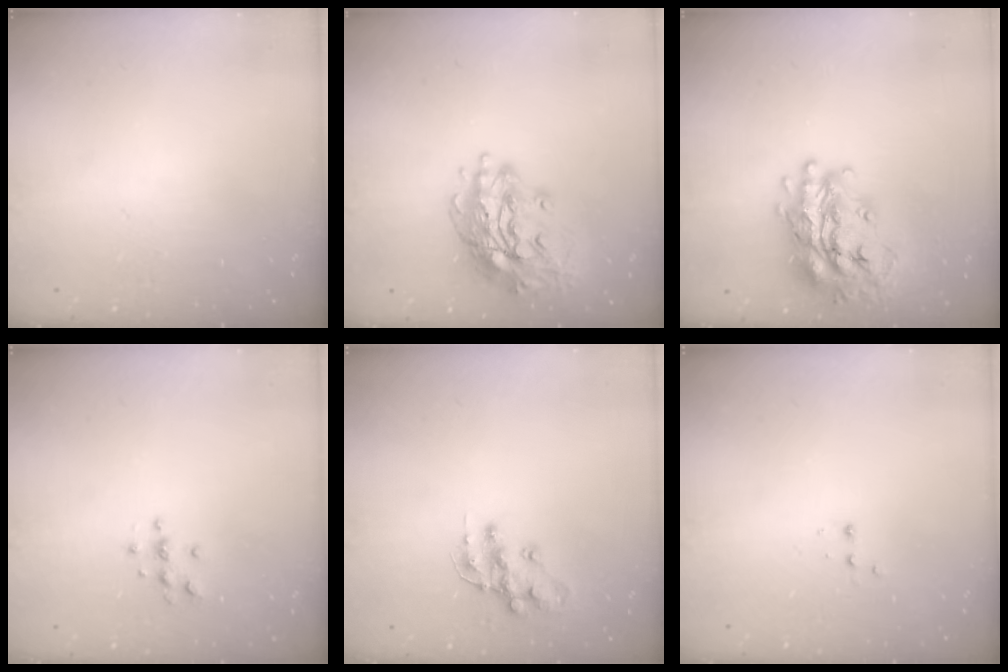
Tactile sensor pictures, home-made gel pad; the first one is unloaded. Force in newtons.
{"total": 15.7, "press": 15.7, "slide": 1.3}
{"total": 21.6, "press": 21.5, "slide": 1.8}
{"total": 3.8, "press": 3.8, "slide": 0.4}
{"total": 12.7, "press": 12.6, "slide": 0.9}
{"total": 2.4, "press": 2.2, "slide": 0.9}